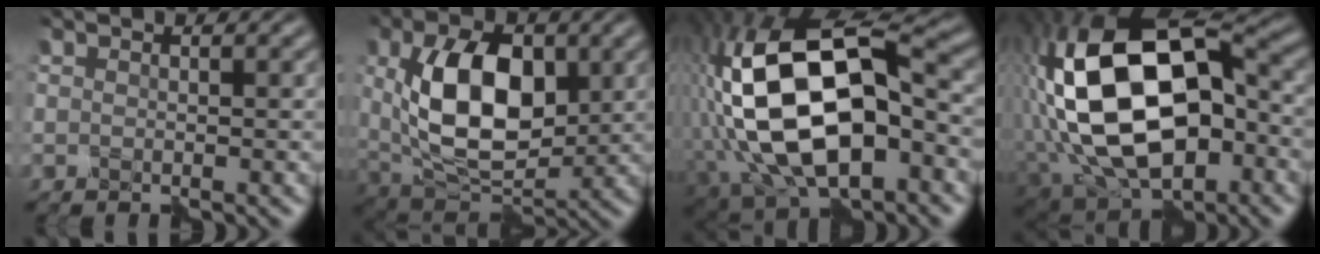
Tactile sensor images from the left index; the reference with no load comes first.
{"total": 10.3, "force": [1.0, 6.0, 8.3], "torque": [-0.153, -0.001, 0.018]}
{"total": 16.1, "force": [-1.4, 9.2, 13.1], "torque": [-0.257, 0.002, -0.031]}
{"total": 17.4, "force": [-1.0, 11.1, 13.4], "torque": [-0.268, -0.010, -0.016]}